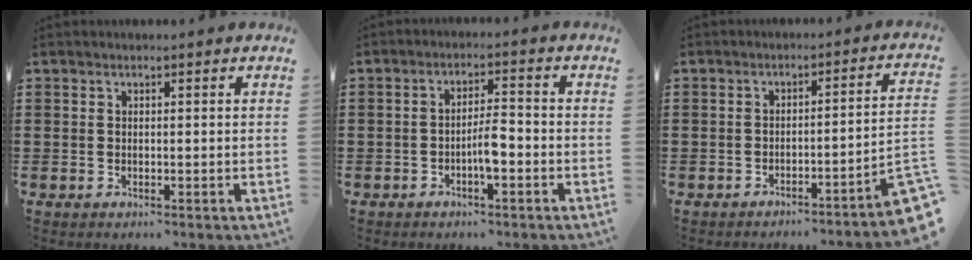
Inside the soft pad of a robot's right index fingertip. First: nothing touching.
{"total": 4.3, "force": [-1.5, 1.1, 3.8], "torque": [-0.073, 0.004, -0.031]}
{"total": 4.0, "force": [-3.0, -0.4, 2.6], "torque": [-0.045, -0.016, -0.060]}